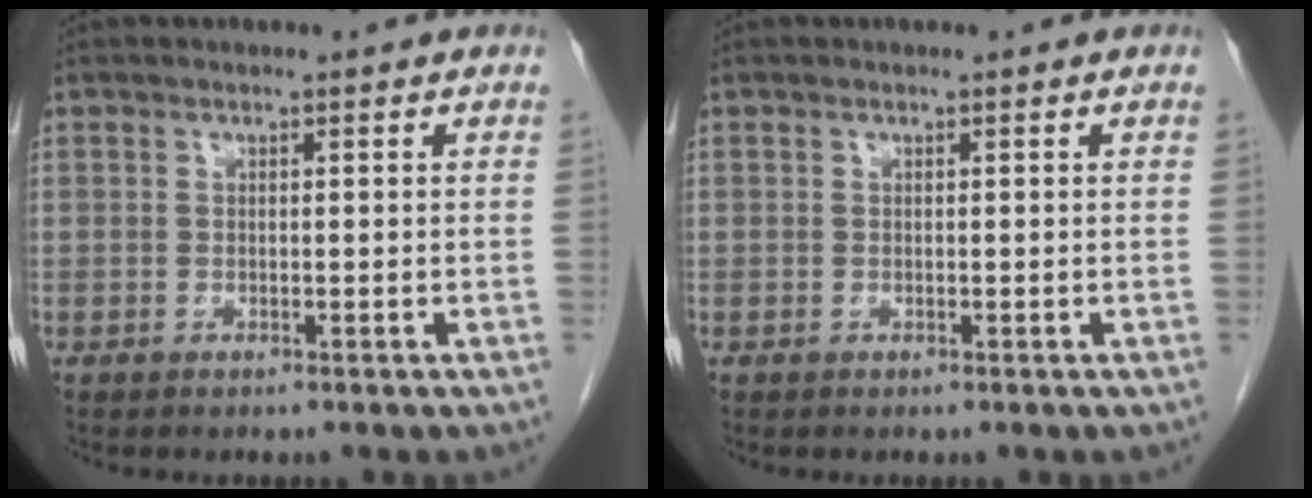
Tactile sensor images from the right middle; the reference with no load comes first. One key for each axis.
{"total": 0.0}